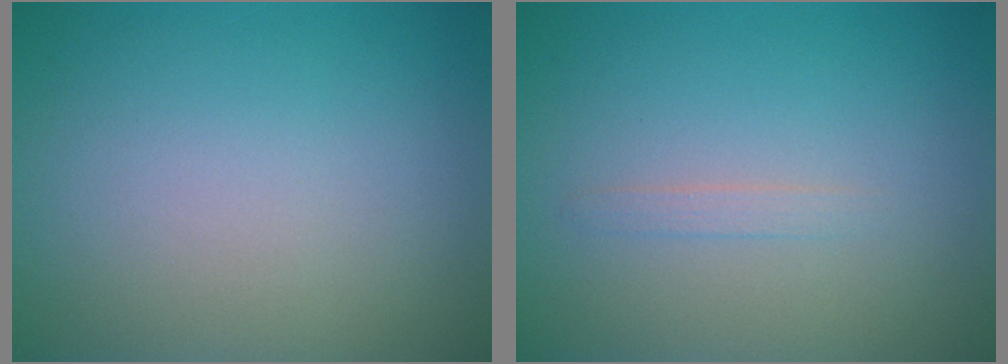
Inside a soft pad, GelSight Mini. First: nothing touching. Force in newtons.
{"total": 0.8, "press": 0.8, "slide": 0.0}